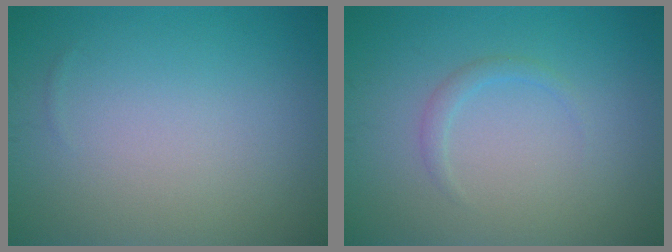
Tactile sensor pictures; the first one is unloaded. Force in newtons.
{"total": 1.1, "press": 1.1, "slide": 0.1}